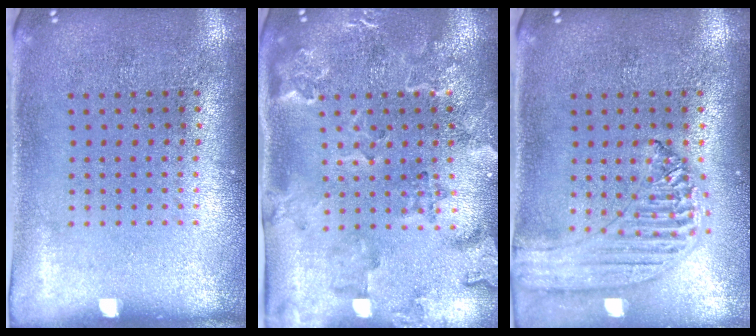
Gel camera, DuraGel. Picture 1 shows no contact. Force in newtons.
{"total": 2.4, "press": 2.2, "slide": 0.8}
{"total": 1.3, "press": 1.3, "slide": 0.1}